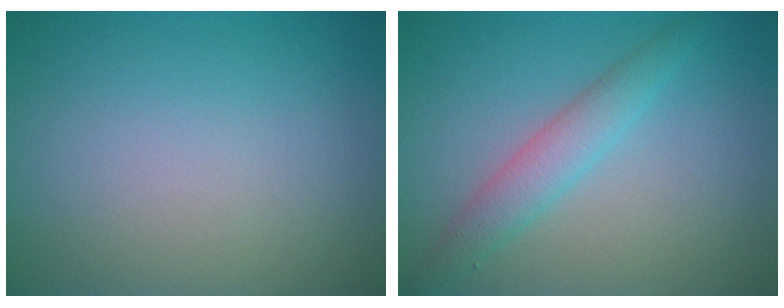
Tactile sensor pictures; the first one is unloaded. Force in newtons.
{"total": 2.8, "press": 2.8, "slide": 0.0}